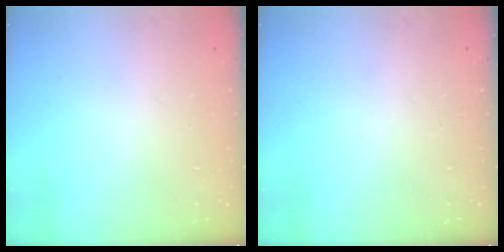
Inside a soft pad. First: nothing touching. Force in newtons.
{"total": 0.0}